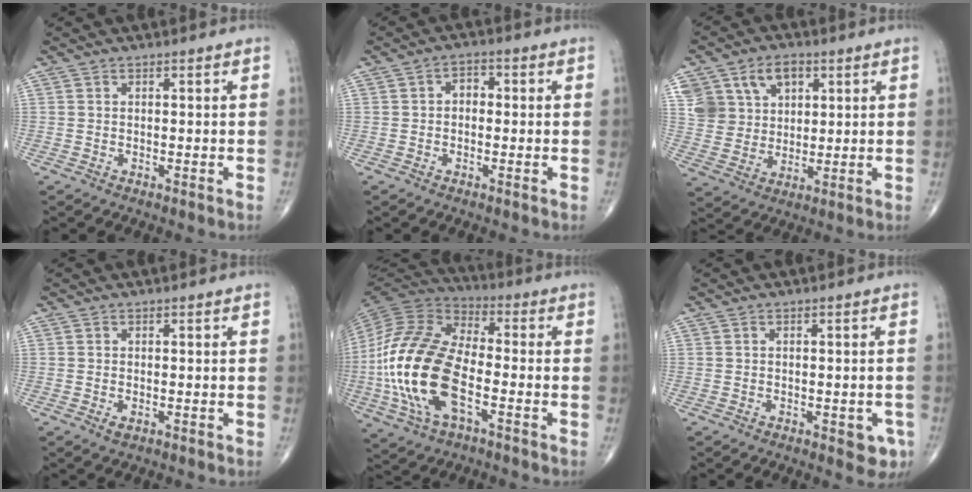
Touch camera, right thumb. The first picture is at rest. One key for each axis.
{"total": 3.0, "fx": 0.0, "fy": 2.2, "fz": 2.1, "tx": -0.016, "ty": 0.014, "tz": -0.008}
{"total": 11.6, "fx": 4.9, "fy": 8.9, "fz": 5.7, "tx": -0.073, "ty": -0.006, "tz": 0.098}
{"total": 1.2, "fx": -0.4, "fy": 0.6, "fz": 0.9, "tx": -0.018, "ty": -0.003, "tz": -0.006}
{"total": 21.5, "fx": -5.0, "fy": 10.6, "fz": 18.0, "tx": -0.384, "ty": 0.017, "tz": -0.096}
{"total": 3.9, "fx": -1.6, "fy": 2.0, "fz": 3.0, "tx": -0.014, "ty": 0.003, "tz": -0.016}